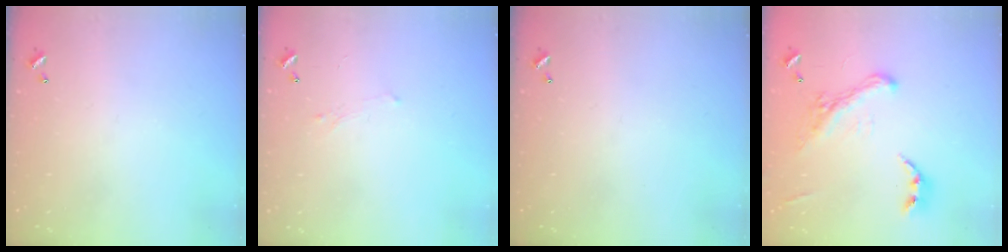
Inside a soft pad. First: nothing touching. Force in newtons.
{"total": 0.8, "press": 0.6, "slide": 0.6}
{"total": 0.0}
{"total": 5.1, "press": 4.9, "slide": 1.4}